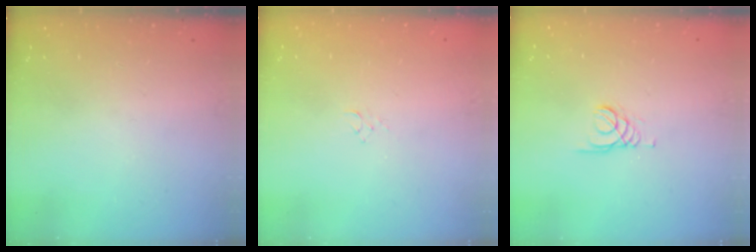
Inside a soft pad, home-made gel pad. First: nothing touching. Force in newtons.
{"total": 2.9, "press": 2.9, "slide": 0.3}
{"total": 1.4, "press": 1.4, "slide": 0.2}